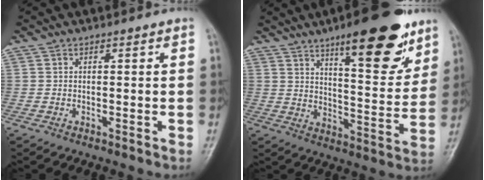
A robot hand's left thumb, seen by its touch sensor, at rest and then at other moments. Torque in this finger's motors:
{"motor_torque": [2.14, 1.34, 1.45, -1.20, 0.11]}